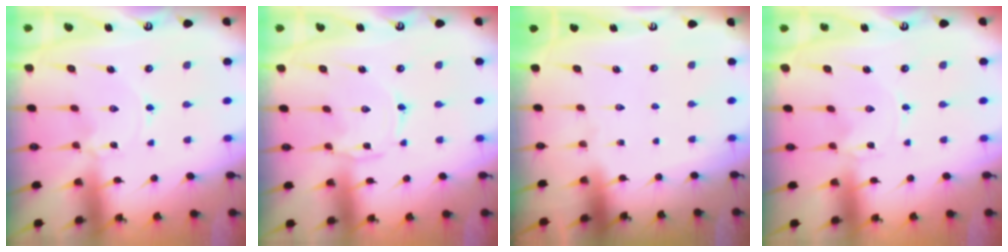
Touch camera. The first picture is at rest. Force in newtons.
{"total": 1.0, "press": 1.0, "slide": 0.2}
{"total": 0.0}
{"total": 0.0}